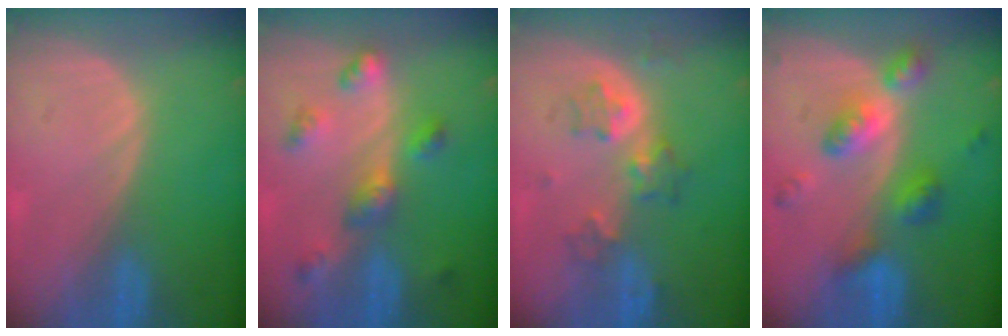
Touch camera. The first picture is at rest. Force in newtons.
{"total": 6.4, "press": 5.7, "slide": 2.8}
{"total": 5.4, "press": 5.1, "slide": 1.5}
{"total": 7.4, "press": 7.4, "slide": 0.5}